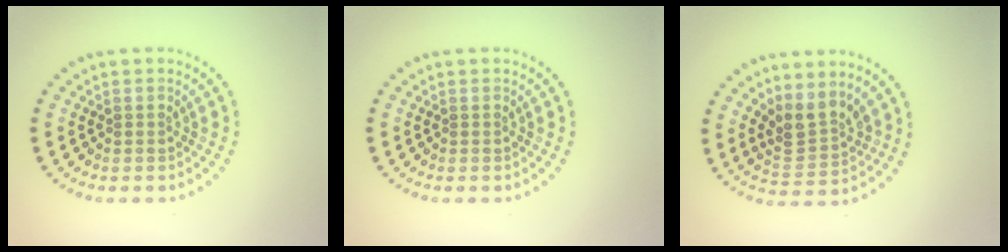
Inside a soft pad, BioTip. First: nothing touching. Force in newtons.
{"total": 0.0}
{"total": 3.1, "press": 2.6, "slide": 1.7}